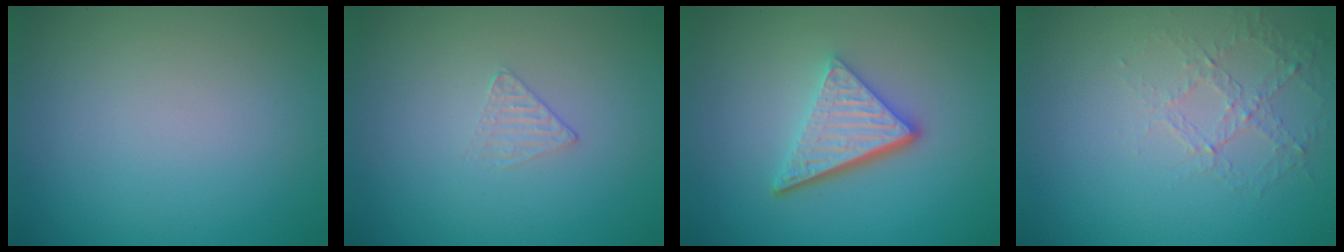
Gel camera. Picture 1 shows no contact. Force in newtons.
{"total": 1.0, "press": 0.3, "slide": 0.9}
{"total": 4.9, "press": 3.4, "slide": 3.6}
{"total": 1.4, "press": 0.8, "slide": 1.2}